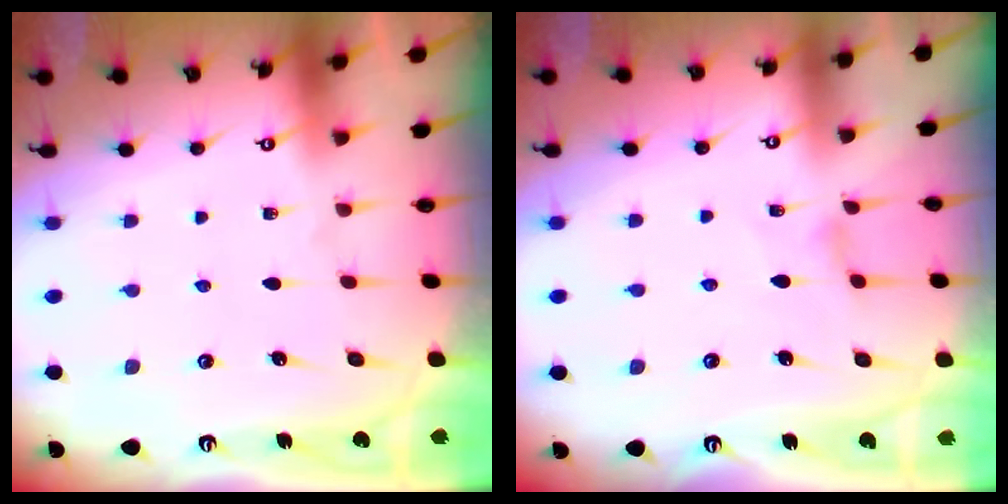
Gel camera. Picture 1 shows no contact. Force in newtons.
{"total": 2.2, "press": 2.2, "slide": 0.3}